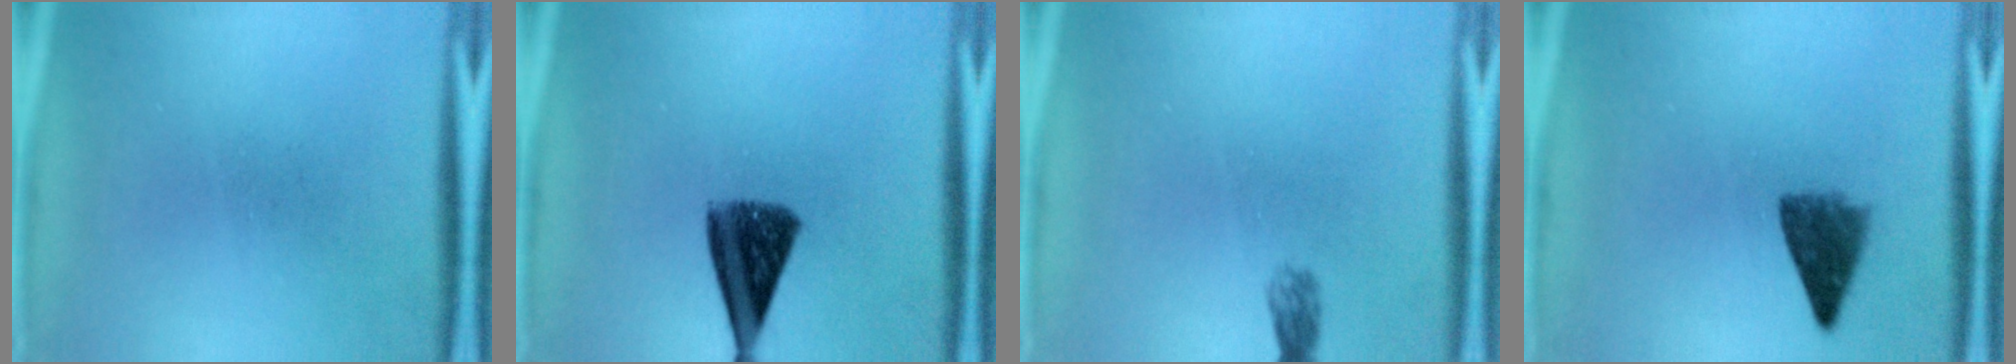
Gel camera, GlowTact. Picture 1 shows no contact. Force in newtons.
{"total": 8.8}
{"total": 1.5}
{"total": 4.6}